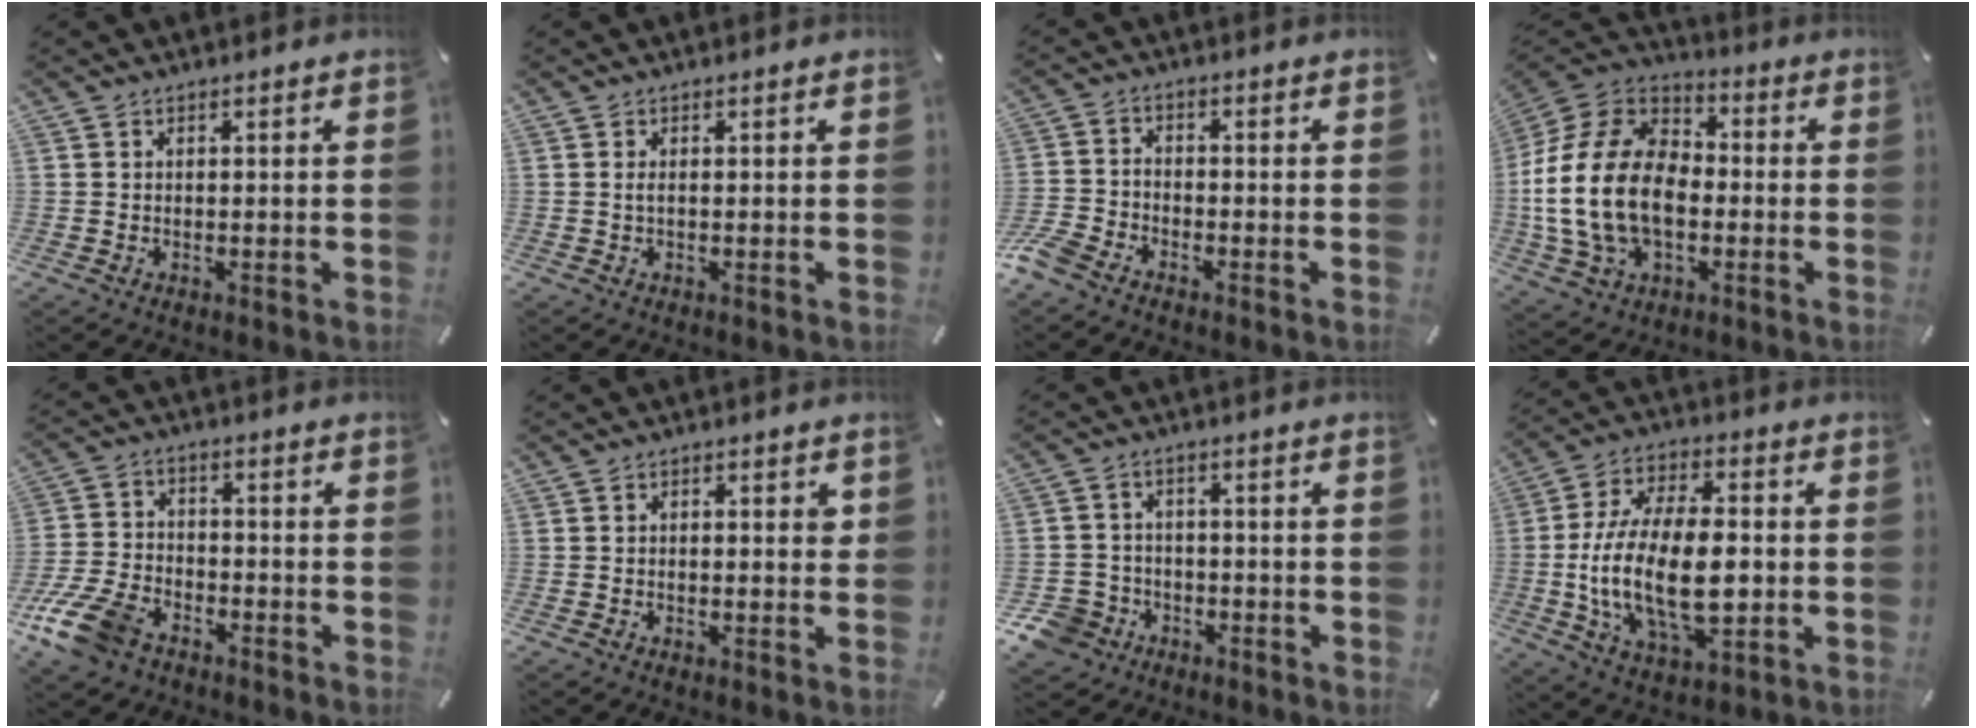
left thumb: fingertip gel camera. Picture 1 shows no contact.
{"total": 1.3, "force": [0.0, 0.3, 1.3], "torque": [-0.026, -0.001, -0.001]}
{"total": 5.0, "force": [-4.2, 1.9, 2.0], "torque": [-0.069, 0.003, -0.088]}
{"total": 20.5, "force": [-3.9, 14.6, 13.8], "torque": [-0.293, 0.034, -0.071]}
{"total": 11.4, "force": [-7.2, 6.5, 5.9], "torque": [-0.125, 0.036, -0.136]}
{"total": 1.9, "force": [0.1, 0.8, 1.7], "torque": [-0.025, 0.001, -0.001]}
{"total": 7.7, "force": [-4.1, 6.3, 1.9], "torque": [-0.059, 0.031, -0.080]}
{"total": 20.8, "force": [-2.1, 11.1, 17.5], "torque": [-0.354, -0.003, -0.036]}